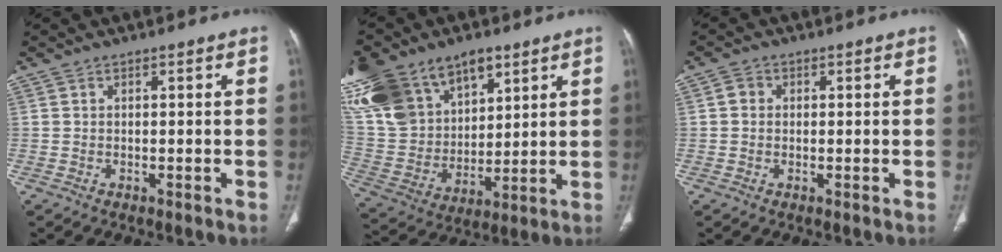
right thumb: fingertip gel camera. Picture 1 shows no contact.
{"total": 26.6, "force": [15.1, 16.5, 14.4], "torque": [-0.315, 0.006, 0.299]}
{"total": 2.1, "force": [0.3, 1.9, 0.9], "torque": [-0.010, 0.006, 0.005]}